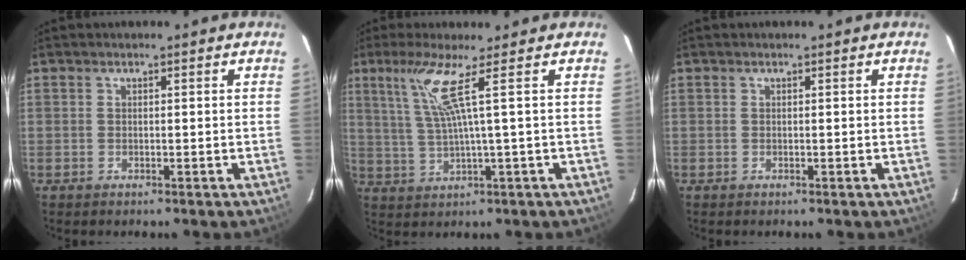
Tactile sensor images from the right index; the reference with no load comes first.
{"total": 6.4, "force": [2.7, -1.7, 5.5], "torque": [-0.107, -0.006, 0.064]}
{"total": 0.0}